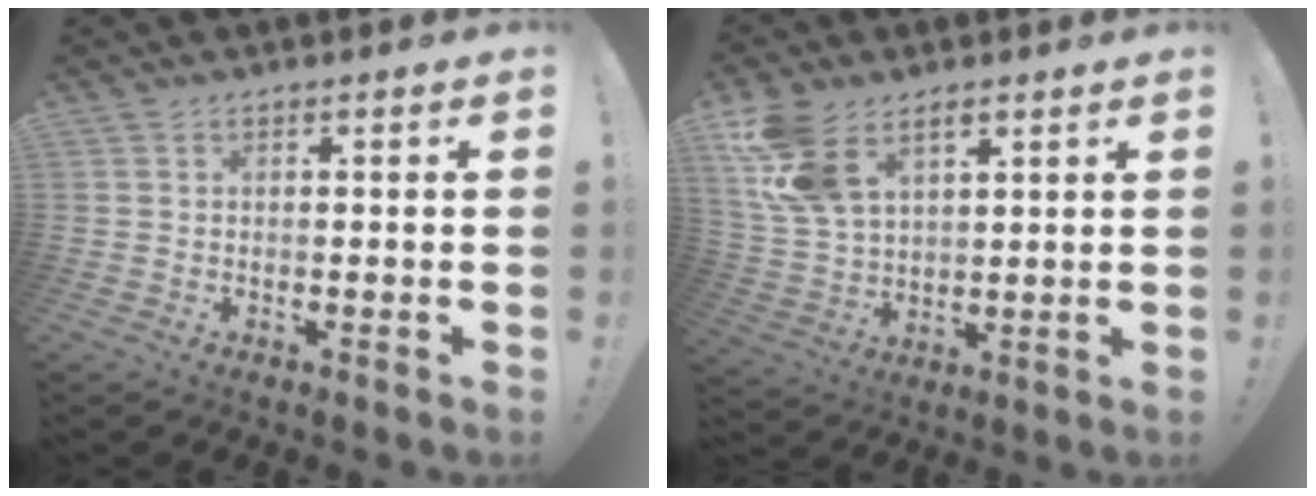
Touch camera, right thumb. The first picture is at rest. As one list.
[{"total": 12.6, "force": [6.5, 7.7, 7.6], "torque": [-0.148, -0.022, 0.129]}]